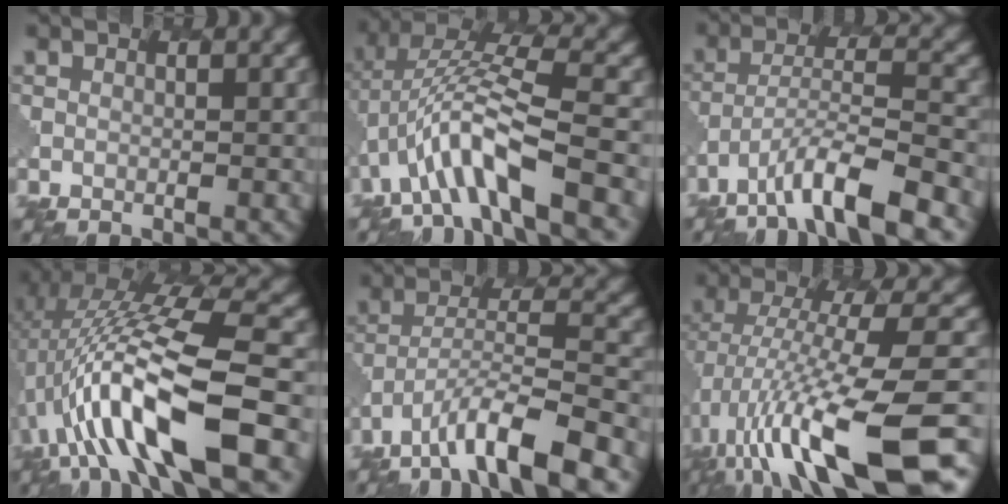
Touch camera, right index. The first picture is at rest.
{"total": 8.4, "force": [-2.8, 2.3, 7.5], "torque": [-0.147, 0.019, -0.053]}
{"total": 7.2, "force": [-5.0, 1.2, 5.0], "torque": [-0.089, 0.004, -0.088]}
{"total": 12.5, "force": [-2.2, 3.6, 11.8], "torque": [-0.218, 0.017, -0.030]}
{"total": 8.2, "force": [-5.7, 1.5, 5.7], "torque": [-0.100, 0.004, -0.099]}
{"total": 14.2, "force": [-4.8, 4.3, 12.6], "torque": [-0.229, 0.009, -0.071]}